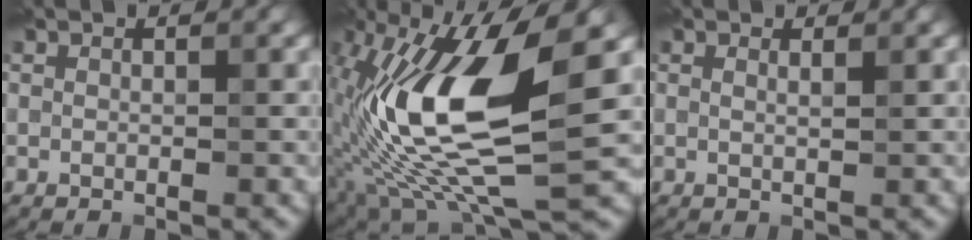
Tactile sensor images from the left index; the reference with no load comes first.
{"total": 13.9, "force": [-0.6, 5.1, 12.9], "torque": [-0.254, 0.002, -0.021]}
{"total": 0.7, "force": [0.5, 0.2, 0.5], "torque": [-0.003, -0.004, 0.003]}